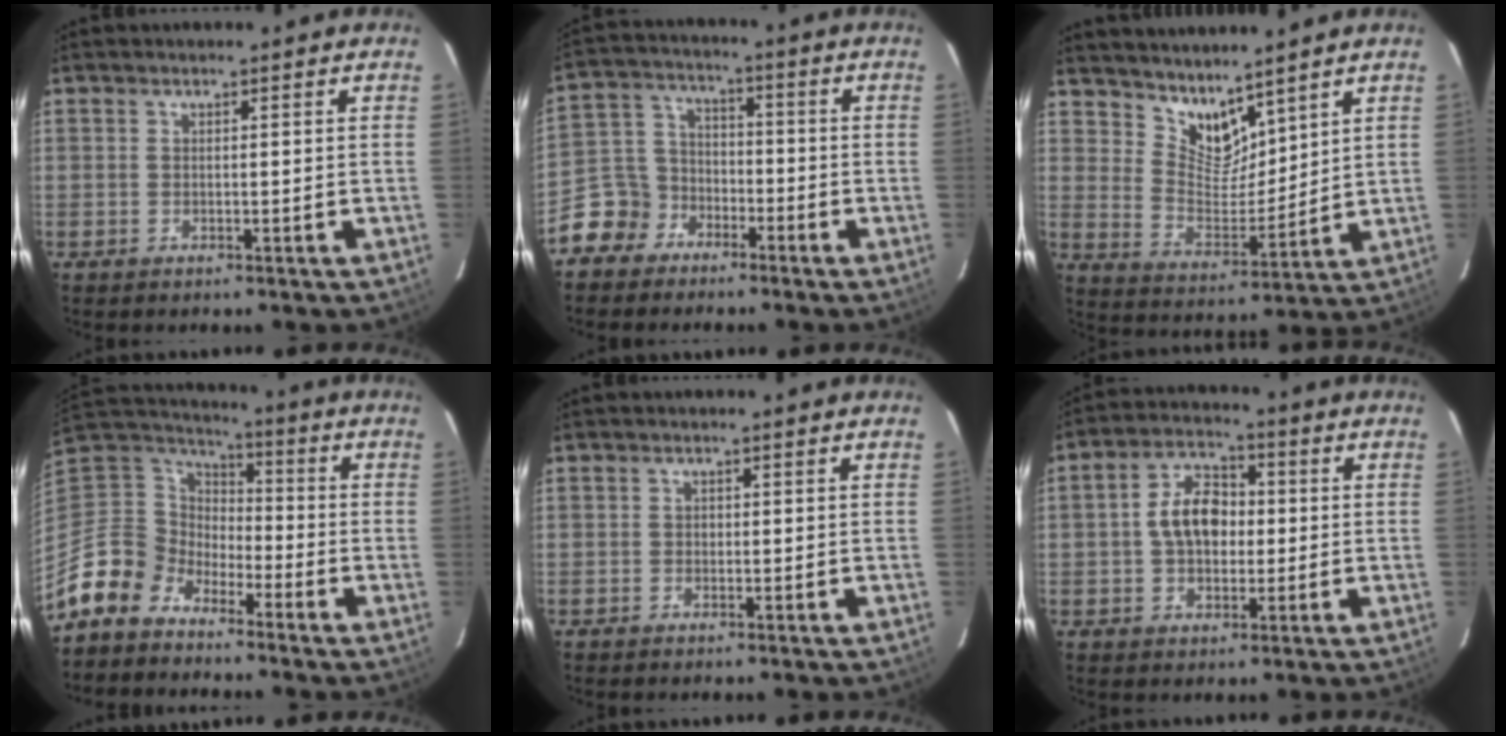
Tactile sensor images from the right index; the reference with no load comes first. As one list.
[{"total": 8.4, "force": [-5.5, 6.3, 0.6], "torque": [-0.024, 0.039, -0.113]}, {"total": 8.7, "force": [7.4, 3.3, 2.9], "torque": [-0.048, -0.006, 0.147]}, {"total": 11.0, "force": [-8.0, 7.3, 1.8], "torque": [-0.063, 0.033, -0.168]}, {"total": 0.6, "force": [-0.1, 0.6, 0.1], "torque": [0.002, 0.001, -0.002]}, {"total": 8.9, "force": [0.0, 6.0, 6.5], "torque": [-0.124, 0.025, 0.003]}]